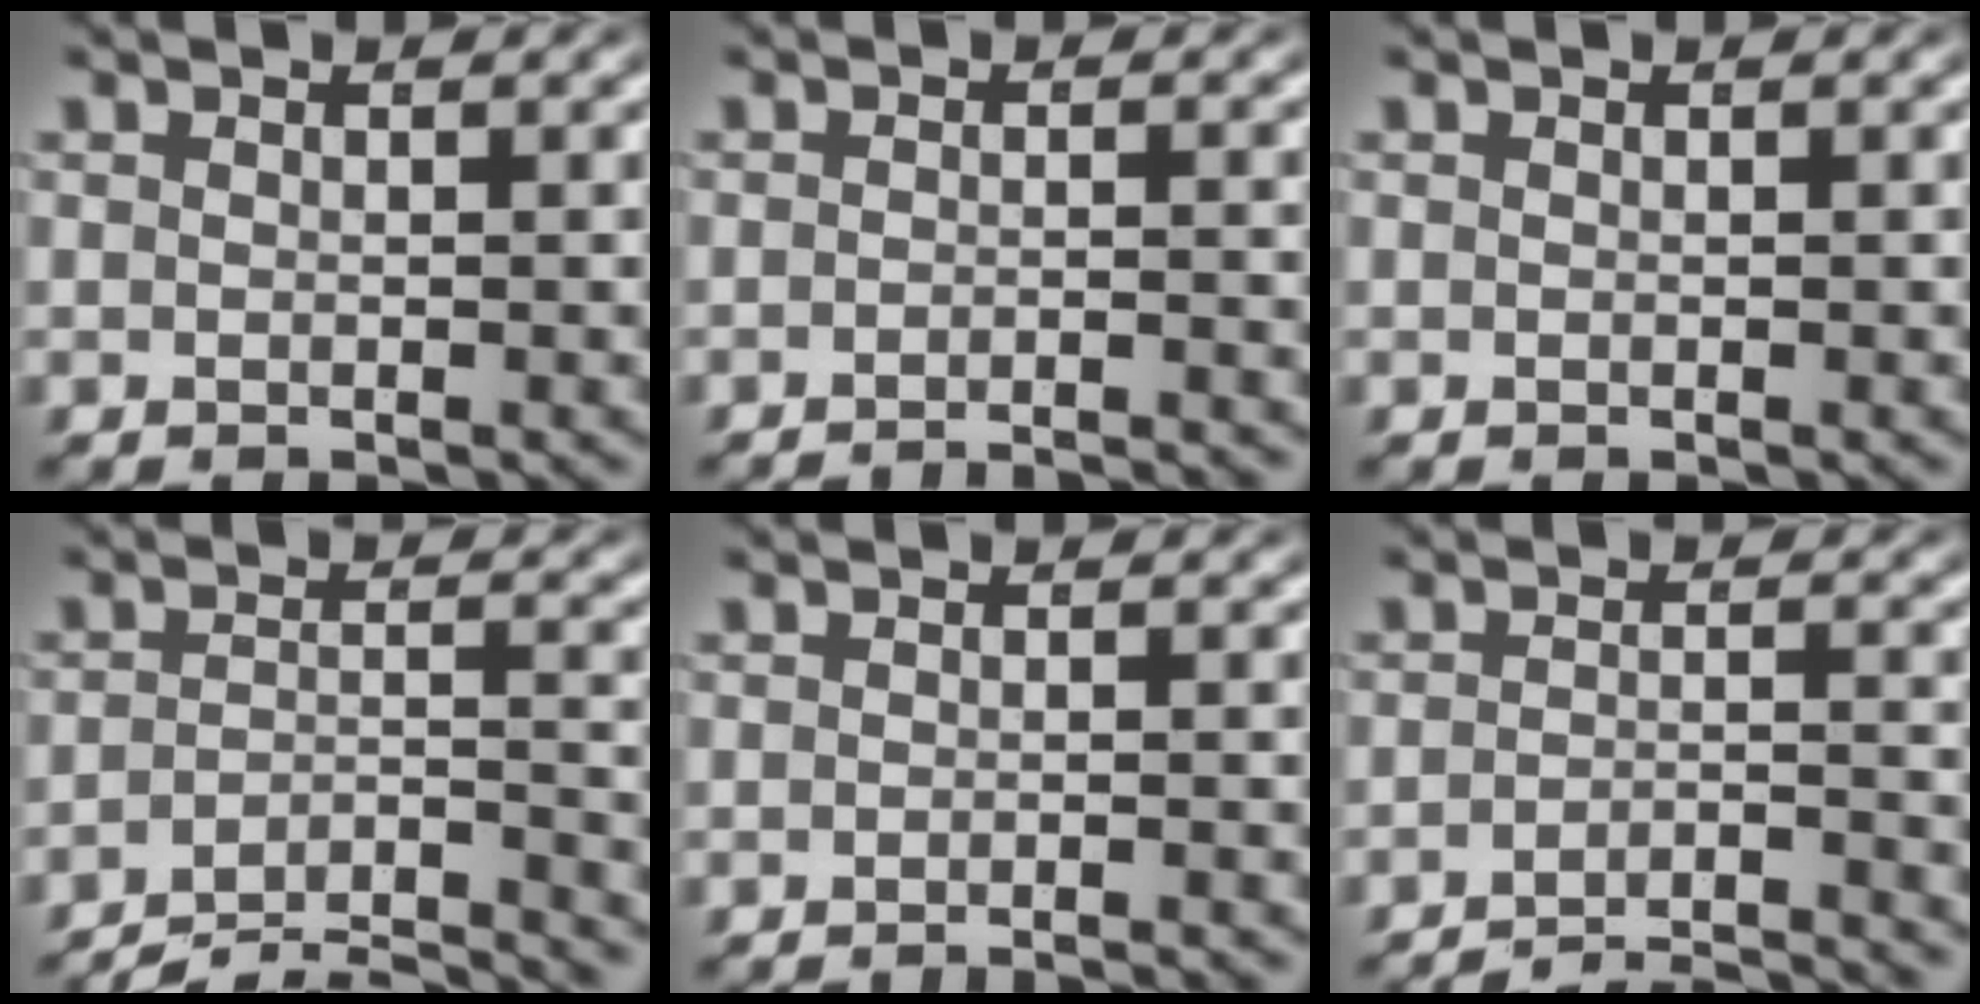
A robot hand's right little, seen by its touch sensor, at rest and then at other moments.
{"total": 4.8, "force": [-4.7, 0.0, 0.4], "torque": [0.007, -0.013, -0.073]}
{"total": 0.0}
{"total": 8.2, "force": [-6.3, 3.3, 4.1], "torque": [-0.055, -0.033, -0.093]}
{"total": 3.0, "force": [-2.9, -0.3, 0.2], "torque": [0.001, -0.008, -0.045]}
{"total": 11.2, "force": [-10.6, 2.4, 2.3], "torque": [-0.010, -0.029, -0.164]}